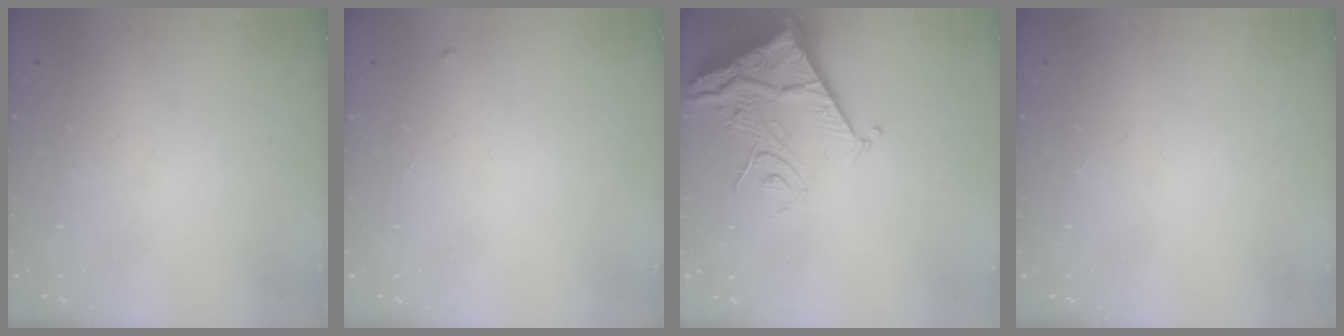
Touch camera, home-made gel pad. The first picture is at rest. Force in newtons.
{"total": 2.3, "press": 2.3, "slide": 0.3}
{"total": 11.3, "press": 11.3, "slide": 1.4}
{"total": 0.0}